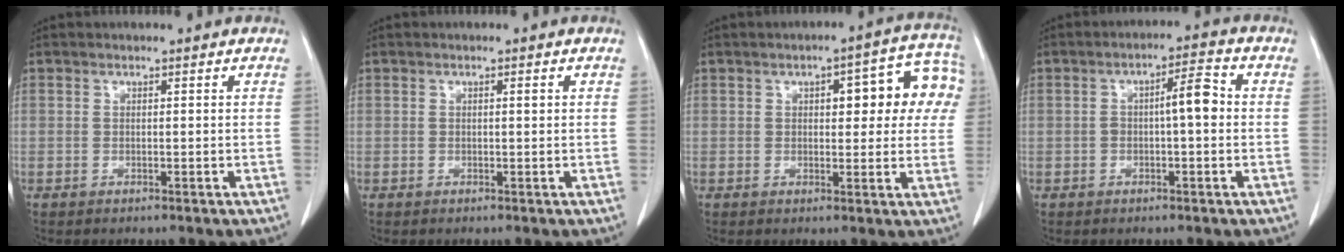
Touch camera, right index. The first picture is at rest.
{"total": 0.7, "force": [0.2, 0.1, 0.6], "torque": [-0.010, 0.001, 0.002]}
{"total": 10.9, "force": [2.8, 3.9, 9.8], "torque": [-0.104, 0.036, 0.031]}
{"total": 5.1, "force": [0.0, 1.0, 5.0], "torque": [-0.079, 0.020, -0.003]}